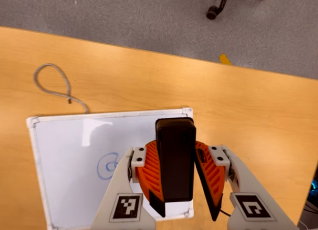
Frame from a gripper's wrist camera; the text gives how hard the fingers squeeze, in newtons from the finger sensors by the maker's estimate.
{"total": 7.6, "left": 8.4, "right": 6.8}